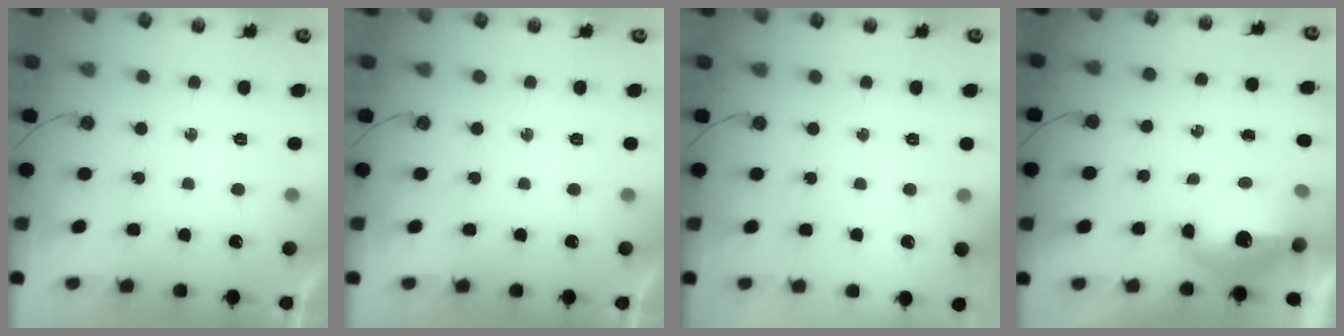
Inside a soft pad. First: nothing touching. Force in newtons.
{"total": 0.0}
{"total": 0.0}
{"total": 11.5, "press": 11.4, "slide": 1.3}